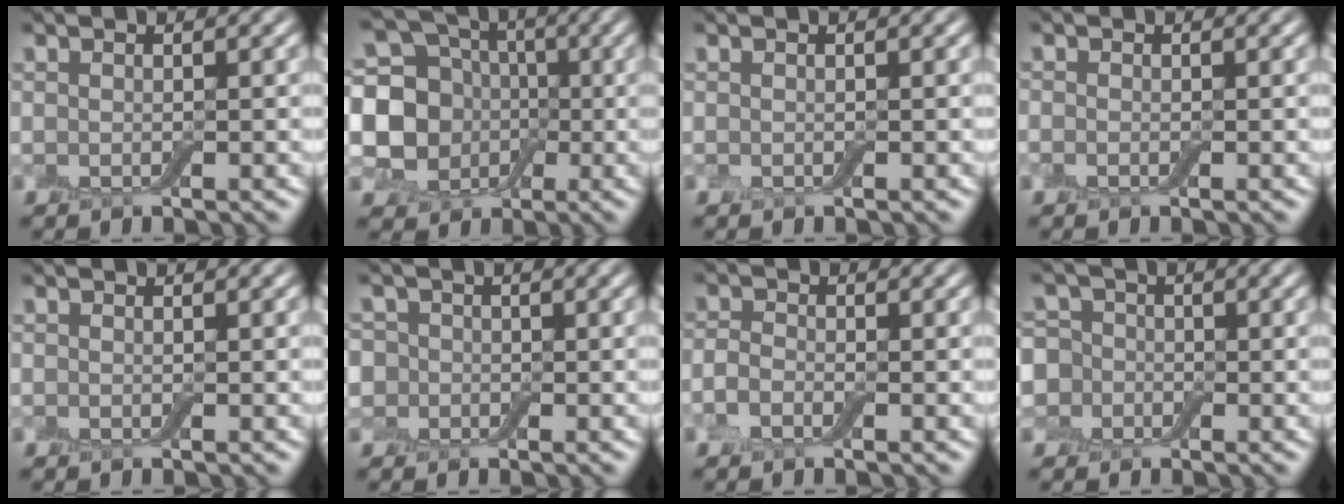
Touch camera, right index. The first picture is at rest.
{"total": 8.7, "force": [0.0, 7.5, 4.3], "torque": [-0.077, -0.018, -0.015]}
{"total": 0.0}
{"total": 0.6, "force": [-0.2, 0.4, 0.4], "torque": [-0.009, 0.000, -0.007]}
{"total": 0.0}
{"total": 4.0, "force": [0.5, 3.7, 1.4], "torque": [-0.012, 0.026, -0.033]}
{"total": 1.7, "force": [-0.8, 1.1, 1.0], "torque": [-0.022, 0.002, -0.022]}
{"total": 5.9, "force": [-0.6, 5.5, 1.9], "torque": [-0.036, 0.034, -0.061]}